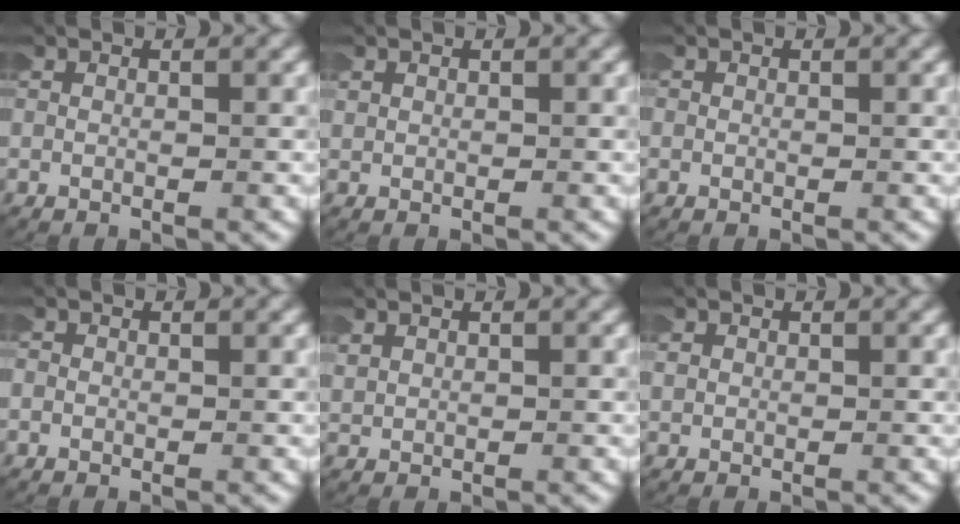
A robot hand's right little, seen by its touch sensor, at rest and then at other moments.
{"total": 0.7, "force": [0.2, 0.7, 0.1], "torque": [-0.009, 0.003, 0.005]}
{"total": 0.5, "force": [-0.3, 0.4, -0.1], "torque": [-0.001, 0.001, -0.007]}
{"total": 1.2, "force": [-0.3, 1.1, 0.1], "torque": [-0.008, 0.002, -0.012]}
{"total": 1.1, "force": [0.5, 0.9, 0.5], "torque": [-0.021, 0.001, 0.014]}
{"total": 1.1, "force": [0.2, 1.0, 0.3], "torque": [-0.018, 0.003, 0.004]}